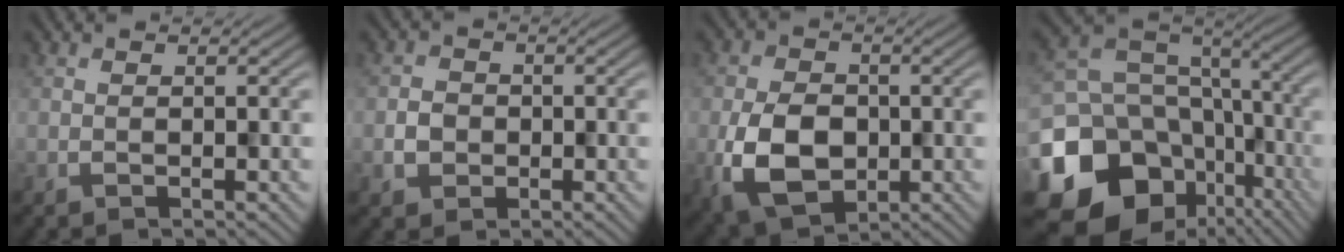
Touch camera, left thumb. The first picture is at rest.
{"total": 2.1, "force": [-0.5, 2.1, 0.3], "torque": [-0.004, -0.002, -0.011]}
{"total": 8.2, "force": [-2.1, 5.8, 5.4], "torque": [-0.119, -0.017, -0.042]}
{"total": 19.5, "force": [-7.7, 15.6, 8.8], "torque": [-0.202, -0.035, -0.098]}